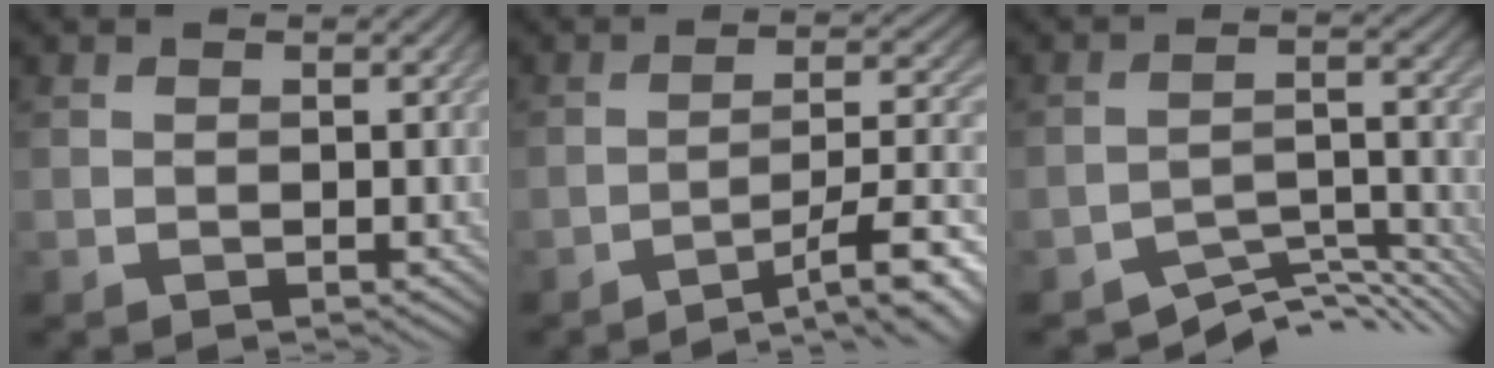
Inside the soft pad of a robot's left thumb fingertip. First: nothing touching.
{"total": 10.8, "force": [-7.1, 2.1, 7.9], "torque": [-0.130, 0.014, -0.100]}
{"total": 7.1, "force": [-6.4, 1.8, 2.6], "torque": [-0.039, -0.004, -0.098]}